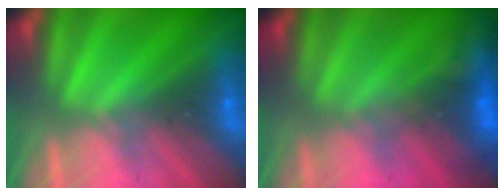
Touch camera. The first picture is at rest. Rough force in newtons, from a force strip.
{"total": 4.8}